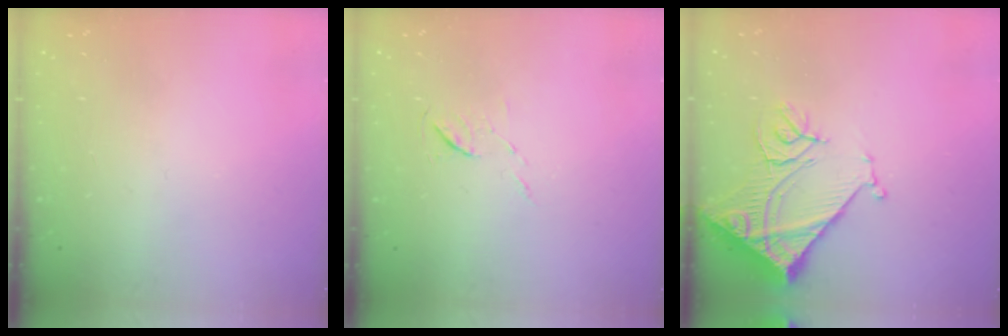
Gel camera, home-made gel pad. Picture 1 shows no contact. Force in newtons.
{"total": 5.3, "press": 5.3, "slide": 0.5}
{"total": 15.3, "press": 15.2, "slide": 1.8}